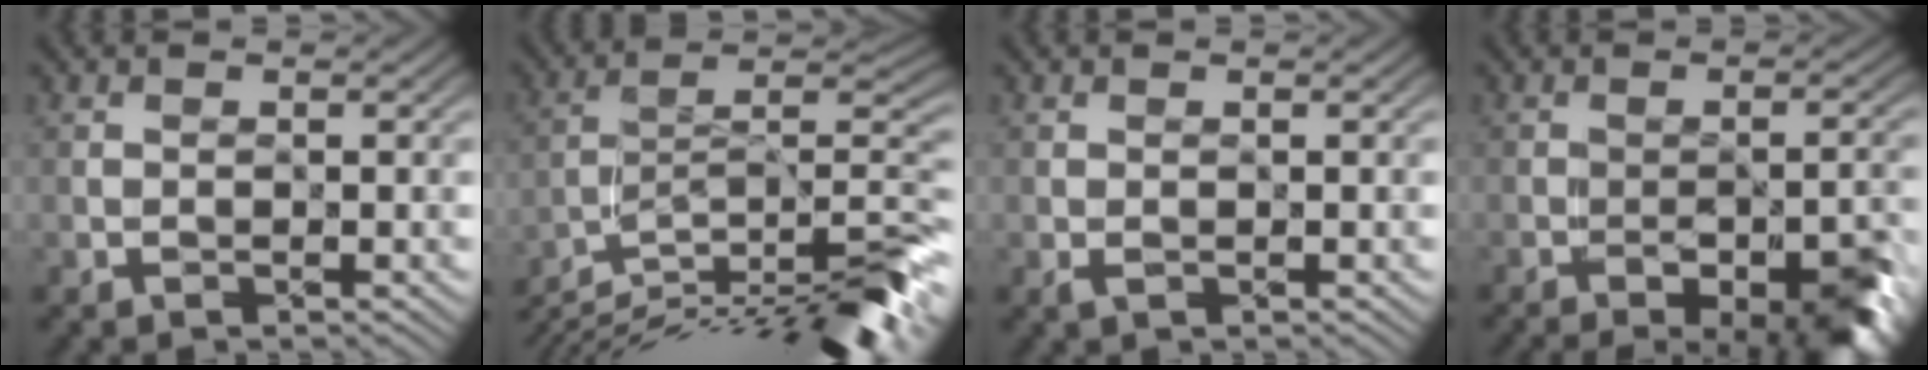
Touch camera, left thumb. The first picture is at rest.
{"total": 14.4, "force": [-10.9, 2.9, 9.0], "torque": [-0.171, -0.001, -0.182]}
{"total": 0.6, "force": [-0.1, 0.4, 0.5], "torque": [-0.014, -0.004, -0.003]}
{"total": 12.2, "force": [-8.6, 3.7, 7.9], "torque": [-0.096, -0.016, -0.099]}